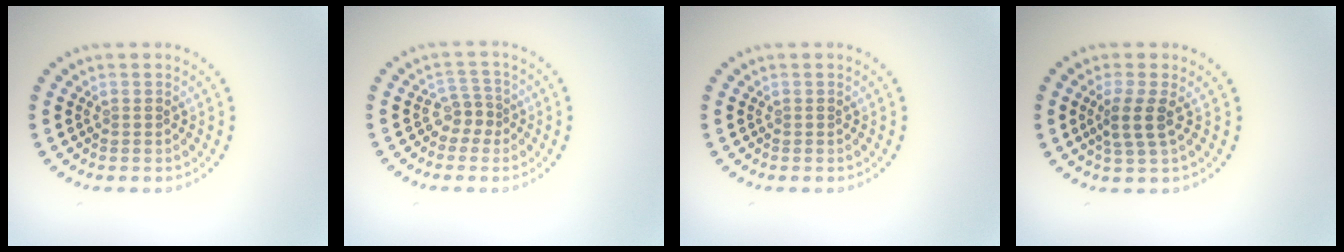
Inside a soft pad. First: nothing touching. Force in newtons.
{"total": 1.9, "press": 1.4, "slide": 1.3}
{"total": 0.0}
{"total": 2.5, "press": 2.0, "slide": 1.5}